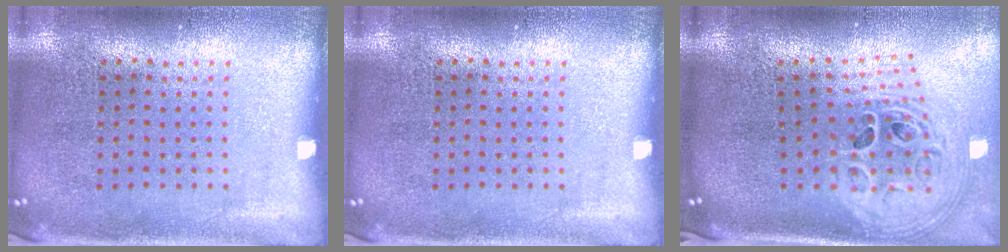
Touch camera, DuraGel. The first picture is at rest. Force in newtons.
{"total": 0.0}
{"total": 2.9, "press": 2.0, "slide": 2.1}